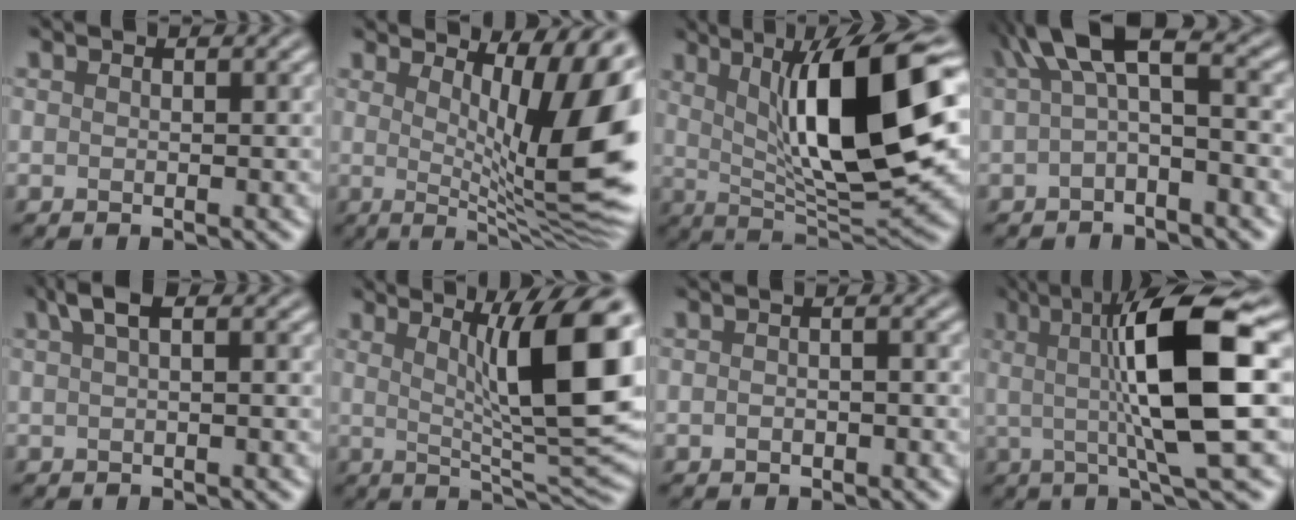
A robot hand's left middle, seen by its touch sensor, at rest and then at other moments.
{"total": 13.2, "force": [2.4, 3.6, 12.4], "torque": [-0.132, -0.003, 0.037]}
{"total": 12.8, "force": [2.6, 3.5, 12.0], "torque": [-0.180, 0.005, 0.046]}
{"total": 5.4, "force": [1.0, 1.9, 5.0], "torque": [-0.083, 0.016, 0.005]}
{"total": 2.5, "force": [1.0, 0.8, 2.1], "torque": [-0.035, 0.011, 0.017]}
{"total": 11.3, "force": [2.5, 2.4, 10.7], "torque": [-0.143, 0.002, 0.043]}
{"total": 1.4, "force": [-0.3, 0.7, 1.2], "torque": [-0.020, -0.004, -0.009]}
{"total": 11.4, "force": [1.3, 2.5, 11.0], "torque": [-0.159, 0.007, 0.021]}